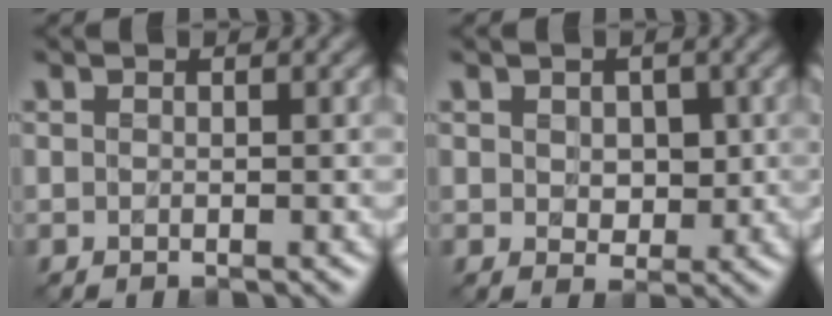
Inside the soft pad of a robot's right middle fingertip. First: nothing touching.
{"total": 2.1, "force": [0.2, 1.6, 1.4], "torque": [-0.027, -0.006, 0.011]}